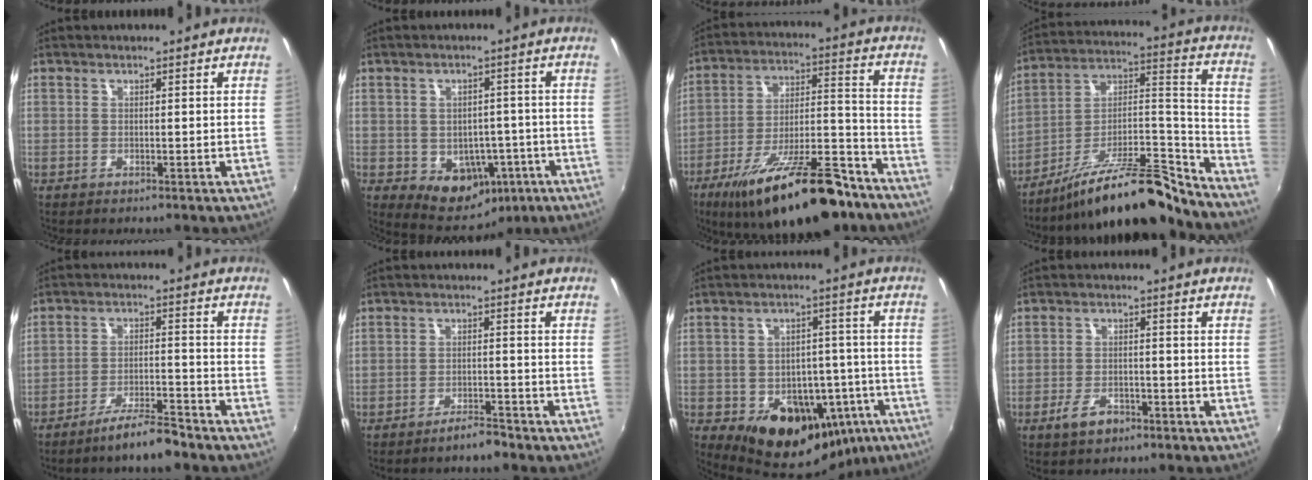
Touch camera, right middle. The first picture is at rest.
{"total": 9.4, "force": [-3.4, 7.6, 4.4], "torque": [-0.078, 0.015, -0.019]}
{"total": 24.6, "force": [-17.3, 7.5, 15.8], "torque": [-0.265, -0.014, -0.258]}
{"total": 18.7, "force": [-15.8, 3.5, 9.4], "torque": [-0.130, 0.026, -0.262]}
{"total": 6.9, "force": [-5.8, 0.3, 3.6], "torque": [-0.077, 0.002, -0.096]}
{"total": 3.2, "force": [-2.9, 0.4, 1.3], "torque": [-0.033, 0.001, -0.044]}
{"total": 17.7, "force": [-7.8, 13.2, 8.8], "torque": [-0.160, 0.024, -0.072]}
{"total": 4.7, "force": [-3.1, 2.3, 2.7], "torque": [-0.064, -0.001, -0.052]}